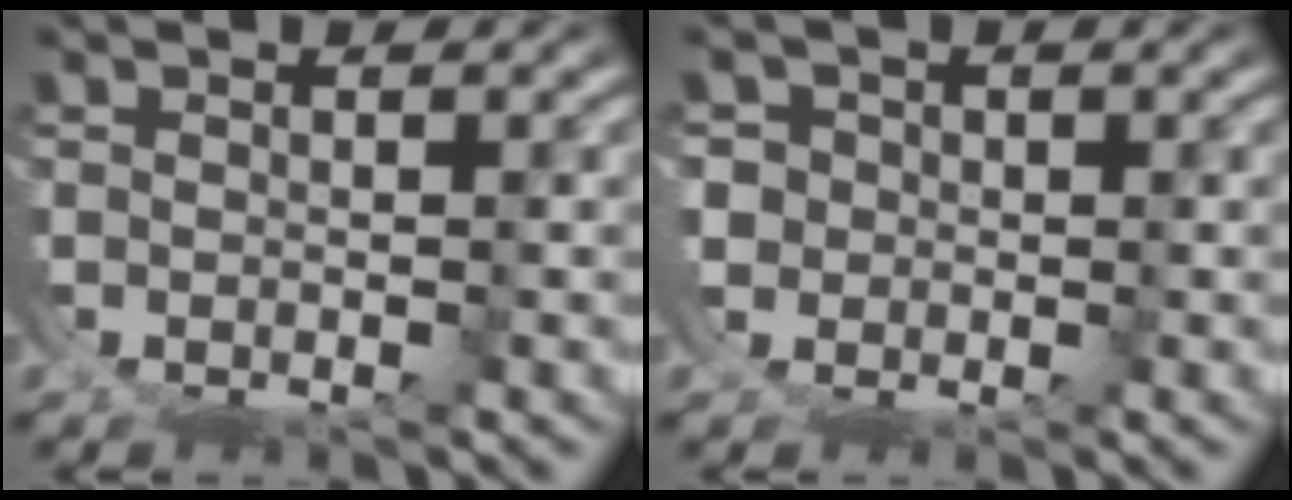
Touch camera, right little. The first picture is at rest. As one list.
[{"total": 5.8, "force": [0.0, 5.3, 2.3], "torque": [-0.067, -0.019, -0.003]}]